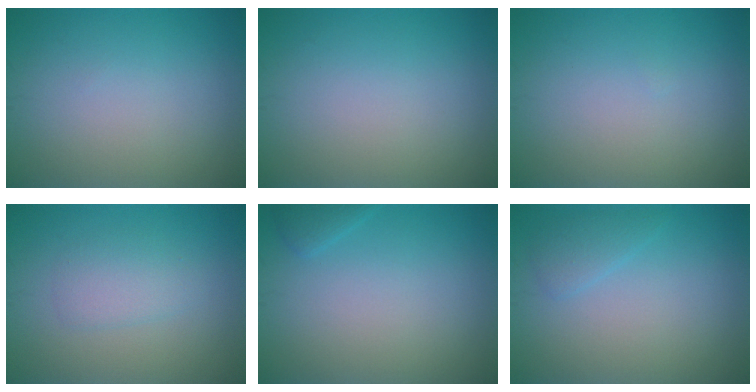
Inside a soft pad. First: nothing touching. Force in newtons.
{"total": 0.0}
{"total": 0.0}
{"total": 1.9, "press": 1.9, "slide": 0.1}
{"total": 0.9, "press": 0.9, "slide": 0.1}
{"total": 1.4, "press": 1.4, "slide": 0.1}